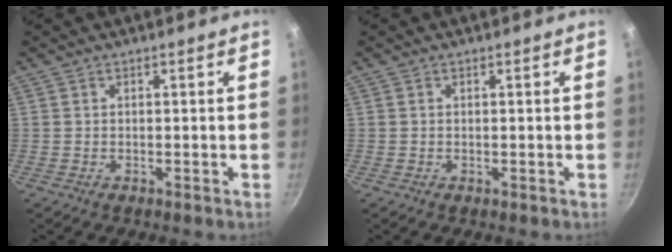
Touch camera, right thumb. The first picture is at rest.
{"total": 0.0}